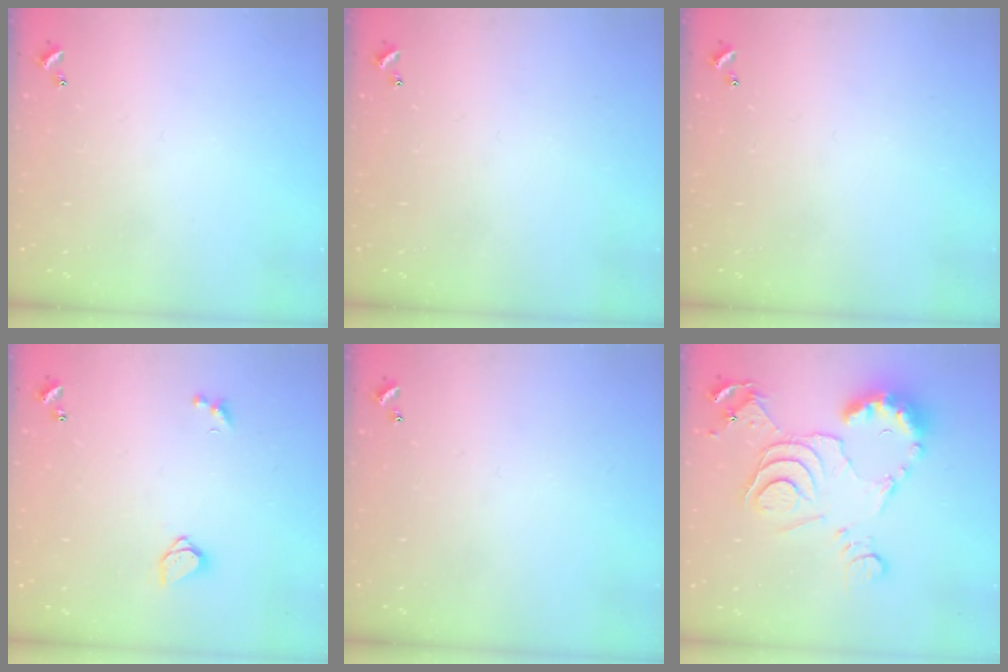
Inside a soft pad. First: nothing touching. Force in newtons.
{"total": 0.0}
{"total": 0.0}
{"total": 1.6, "press": 1.5, "slide": 0.3}
{"total": 0.0}
{"total": 15.2, "press": 15.1, "slide": 1.6}